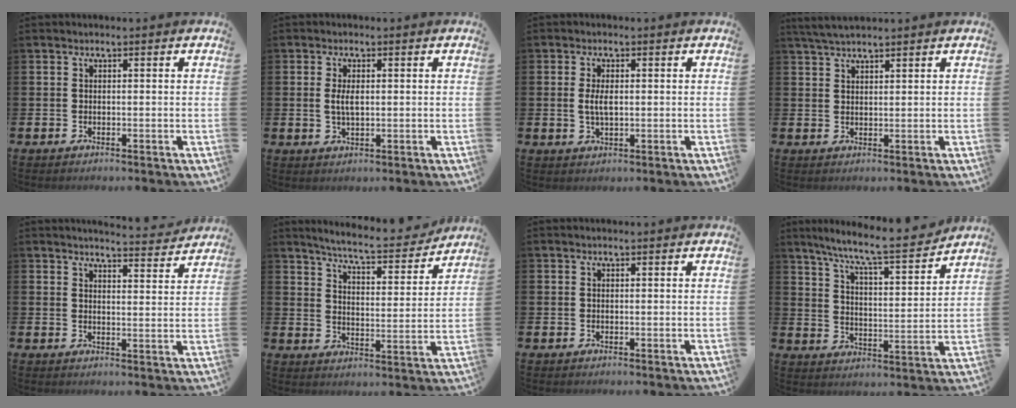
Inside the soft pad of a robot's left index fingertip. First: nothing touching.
{"total": 2.8, "force": [0.4, 1.3, 2.5], "torque": [-0.049, 0.005, 0.004]}
{"total": 2.9, "force": [0.2, 1.3, 2.6], "torque": [-0.049, 0.004, 0.001]}
{"total": 3.3, "force": [3.0, 0.6, 1.2], "torque": [-0.028, -0.006, 0.057]}
{"total": 4.3, "force": [4.3, -0.1, 0.4], "torque": [-0.005, -0.032, 0.073]}
{"total": 6.6, "force": [6.3, 0.3, 2.0], "torque": [-0.058, -0.046, 0.104]}
{"total": 0.0}
{"total": 8.8, "force": [8.0, 0.4, 3.6], "torque": [-0.094, -0.056, 0.133]}